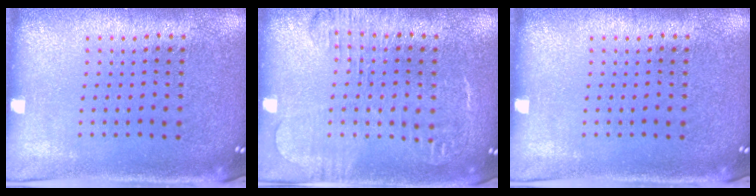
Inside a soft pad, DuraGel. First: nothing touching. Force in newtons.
{"total": 1.8, "press": 1.7, "slide": 0.7}
{"total": 0.0}